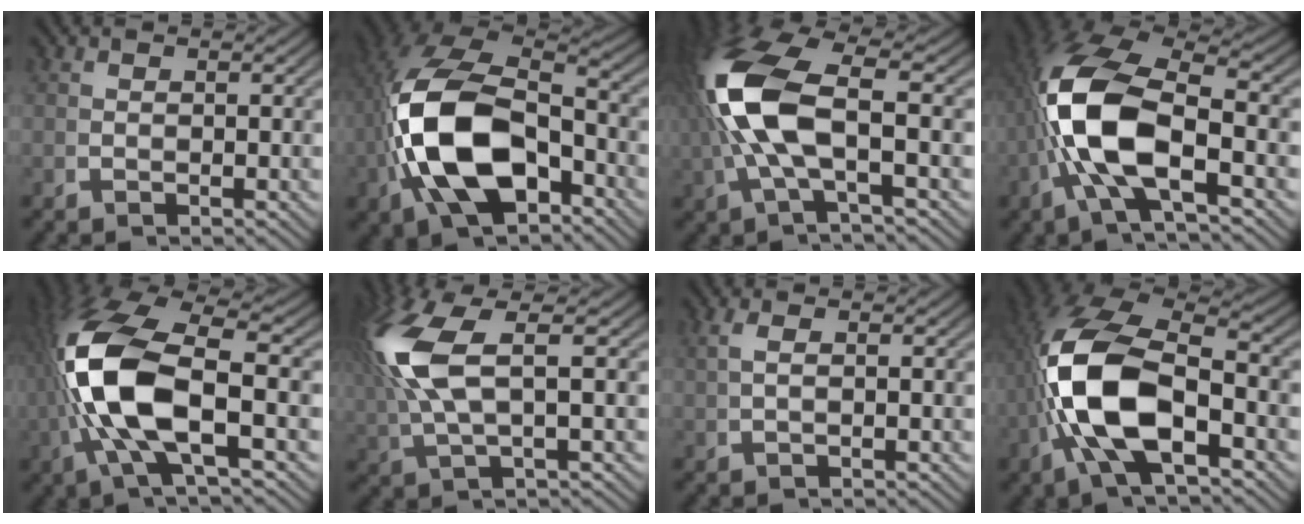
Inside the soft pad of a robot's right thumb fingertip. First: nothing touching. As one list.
[{"total": 16.2, "force": [-1.8, 10.5, 12.2], "torque": [-0.279, -0.045, -0.010]}, {"total": 10.5, "force": [0.6, 4.6, 9.5], "torque": [-0.214, -0.003, 0.018]}, {"total": 12.4, "force": [-0.6, 6.6, 10.5], "torque": [-0.236, -0.027, 0.003]}, {"total": 13.0, "force": [-0.4, 6.0, 11.5], "torque": [-0.261, -0.023, 0.008]}, {"total": 8.6, "force": [1.7, 3.9, 7.4], "torque": [-0.171, 0.001, 0.041]}, {"total": 1.1, "force": [0.5, -0.2, 1.0], "torque": [-0.023, 0.009, 0.013]}, {"total": 14.2, "force": [-1.0, 8.1, 11.6], "torque": [-0.264, -0.034, 0.000]}]